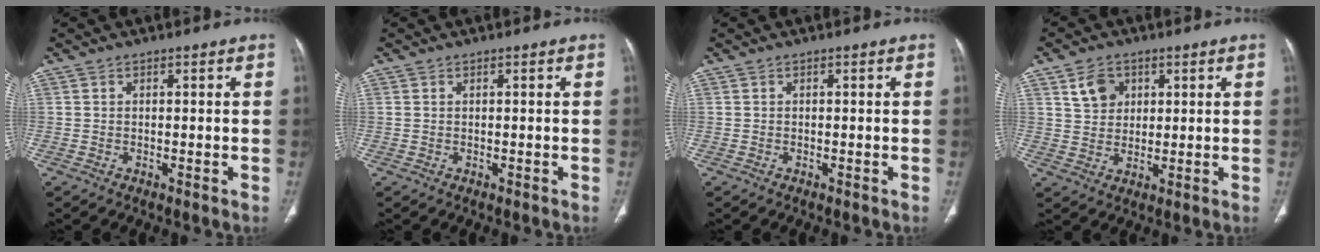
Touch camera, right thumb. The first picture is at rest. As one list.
[{"total": 0.0}, {"total": 0.0}, {"total": 6.0, "force": [2.7, 4.6, 2.7], "torque": [-0.028, -0.013, 0.053]}]